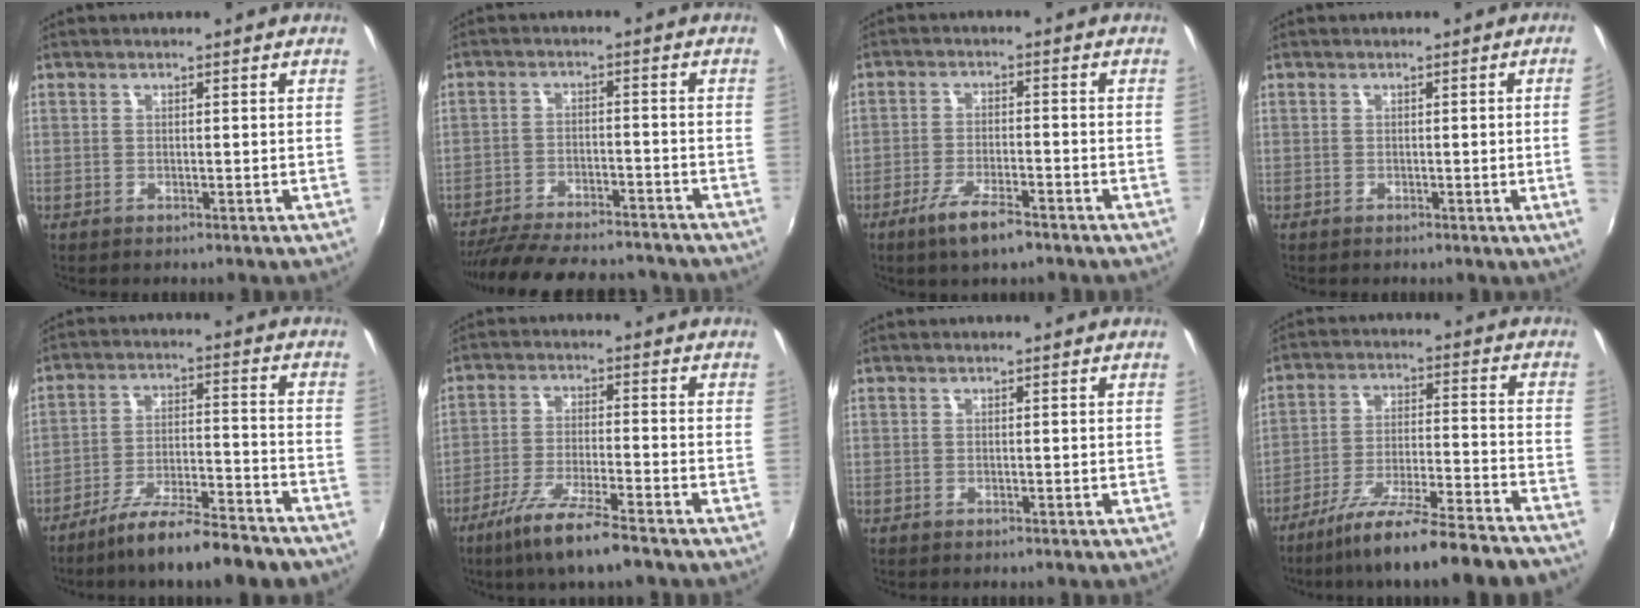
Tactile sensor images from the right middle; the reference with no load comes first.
{"total": 19.7, "force": [-17.2, 4.8, 8.4], "torque": [-0.172, -0.016, -0.244]}
{"total": 7.1, "force": [-4.8, 1.5, 4.9], "torque": [-0.111, -0.011, -0.086]}
{"total": 2.8, "force": [-0.1, -1.6, 2.3], "torque": [-0.031, -0.012, 0.003]}
{"total": 15.9, "force": [-13.3, 2.4, 8.4], "torque": [-0.148, -0.015, -0.199]}
{"total": 10.4, "force": [-7.5, 0.7, 7.2], "torque": [-0.157, -0.023, -0.134]}
{"total": 0.0}
{"total": 20.7, "force": [-18.2, -0.1, 9.9], "torque": [-0.176, -0.050, -0.271]}